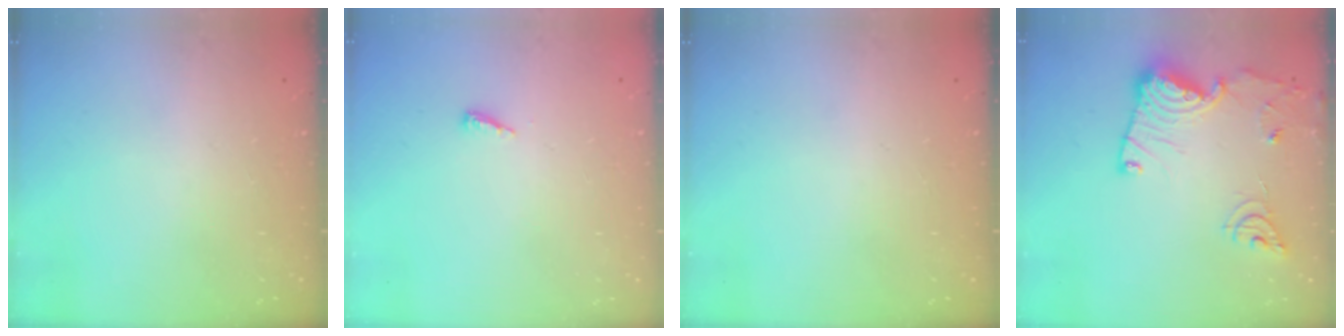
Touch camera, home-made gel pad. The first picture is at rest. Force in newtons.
{"total": 4.2, "press": 4.1, "slide": 0.4}
{"total": 0.0}
{"total": 15.7, "press": 15.6, "slide": 1.7}